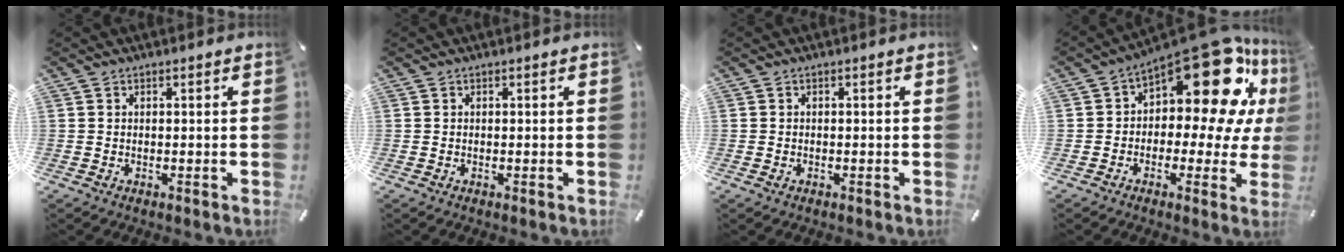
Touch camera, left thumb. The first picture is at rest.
{"total": 0.0}
{"total": 0.7, "force": [-0.3, 0.5, 0.4], "torque": [-0.007, 0.001, -0.007]}
{"total": 20.7, "force": [10.1, 9.8, 15.2], "torque": [-0.221, -0.081, 0.167]}